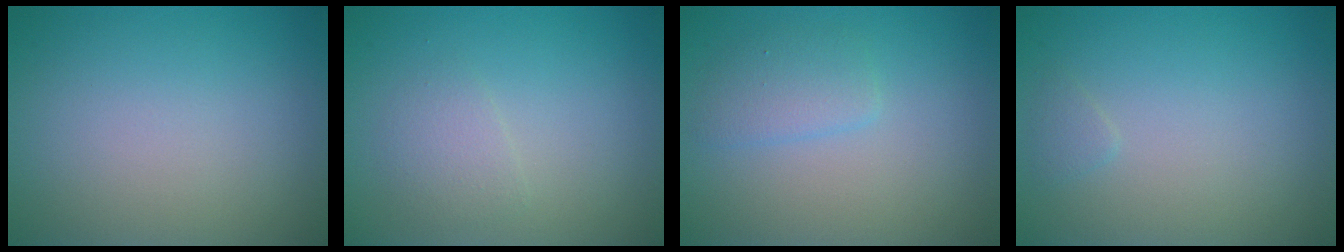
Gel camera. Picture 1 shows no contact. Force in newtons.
{"total": 1.6, "press": 1.6, "slide": 0.1}
{"total": 1.9, "press": 1.9, "slide": 0.1}
{"total": 0.6, "press": 0.6, "slide": 0.0}